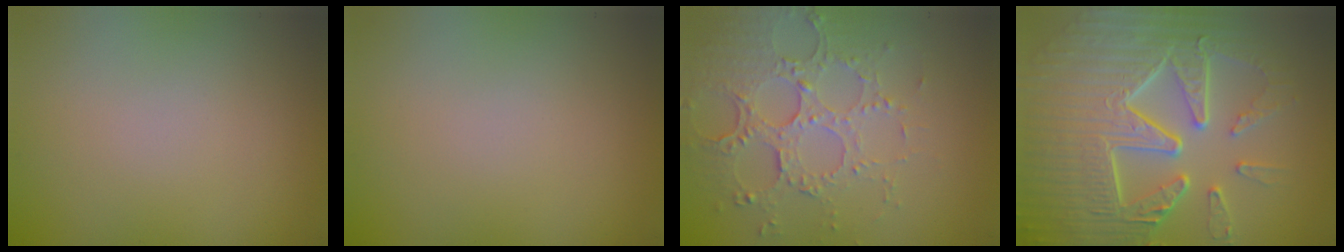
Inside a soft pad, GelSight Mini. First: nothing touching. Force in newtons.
{"total": 0.0}
{"total": 5.1, "press": 3.7, "slide": 3.5}
{"total": 9.8, "press": 6.6, "slide": 7.2}